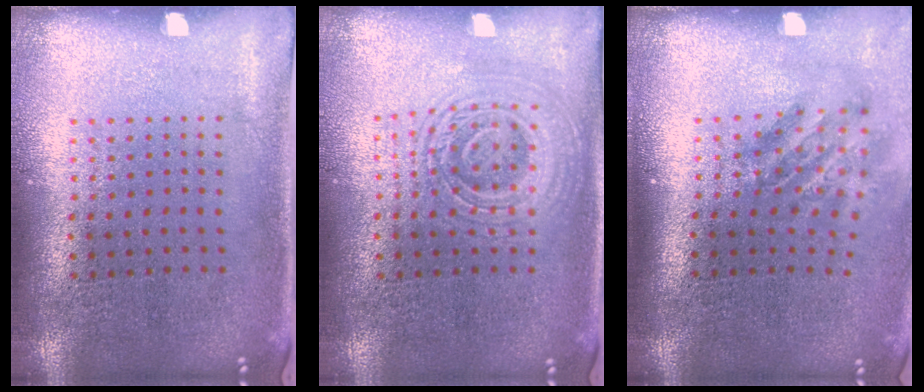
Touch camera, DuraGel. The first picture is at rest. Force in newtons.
{"total": 2.8, "press": 2.7, "slide": 0.5}
{"total": 1.9, "press": 1.2, "slide": 1.4}